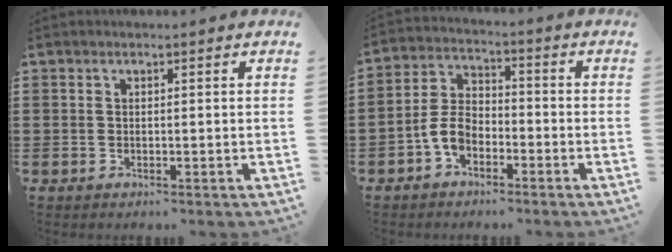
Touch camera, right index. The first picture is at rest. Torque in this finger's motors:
{"motor_torque": [2.14, 0.00, 0.30, 0.06]}